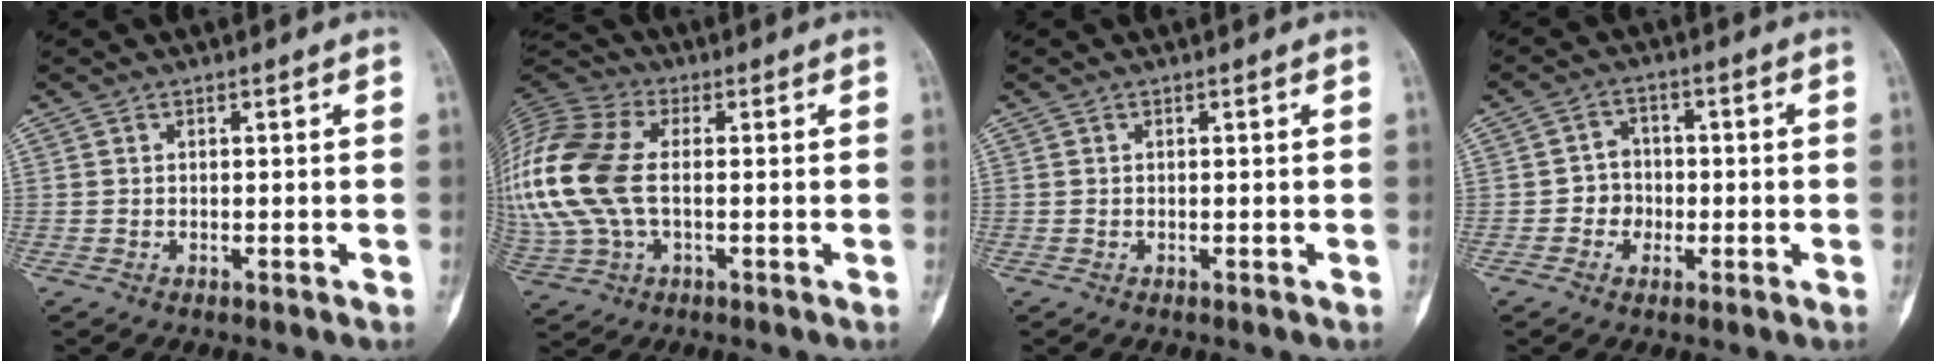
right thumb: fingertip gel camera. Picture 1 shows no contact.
{"total": 20.1, "force": [0.3, 12.1, 16.1], "torque": [-0.398, 0.012, 0.007]}
{"total": 0.0}
{"total": 4.6, "force": [-1.1, 4.2, 1.6], "torque": [0.003, 0.012, -0.026]}